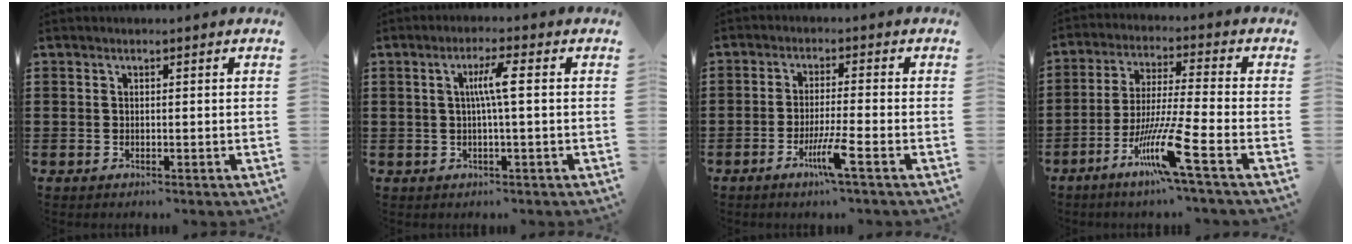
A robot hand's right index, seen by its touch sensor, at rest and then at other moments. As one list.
[{"total": 4.3, "force": [0.3, 0.0, 4.2], "torque": [-0.081, -0.001, -0.001]}, {"total": 5.6, "force": [-3.0, -0.3, 4.7], "torque": [-0.088, -0.014, -0.054]}, {"total": 11.0, "force": [-5.8, 0.1, 9.3], "torque": [-0.193, -0.009, -0.113]}]